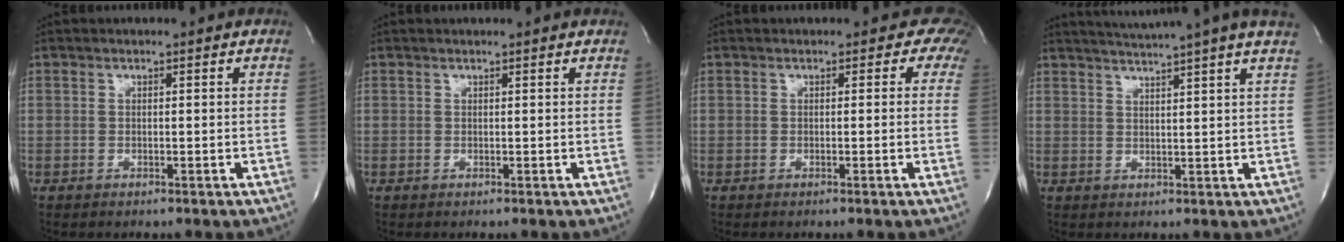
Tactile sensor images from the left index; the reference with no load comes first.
{"total": 0.6, "force": [0.5, -0.1, 0.2], "torque": [-0.006, 0.002, 0.012]}
{"total": 2.9, "force": [1.0, 2.5, 1.0], "torque": [0.020, -0.005, -0.013]}
{"total": 10.2, "force": [8.8, -2.1, 4.7], "torque": [-0.076, -0.004, 0.108]}